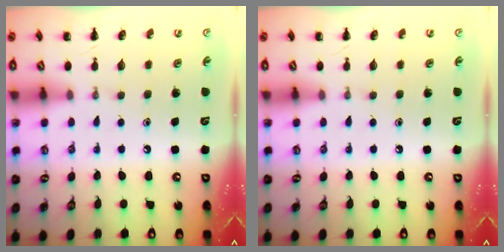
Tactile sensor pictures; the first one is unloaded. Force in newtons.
{"total": 0.0}